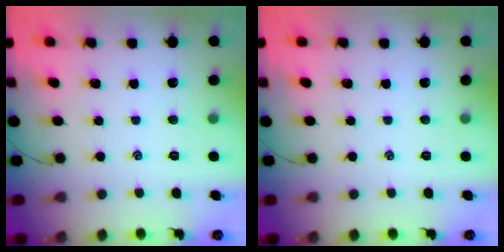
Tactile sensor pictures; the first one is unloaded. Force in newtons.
{"total": 0.0}